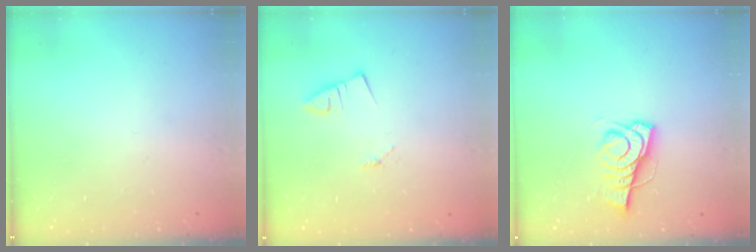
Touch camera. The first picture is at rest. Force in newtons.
{"total": 1.2, "press": 1.2, "slide": 0.1}
{"total": 7.9, "press": 7.8, "slide": 0.3}